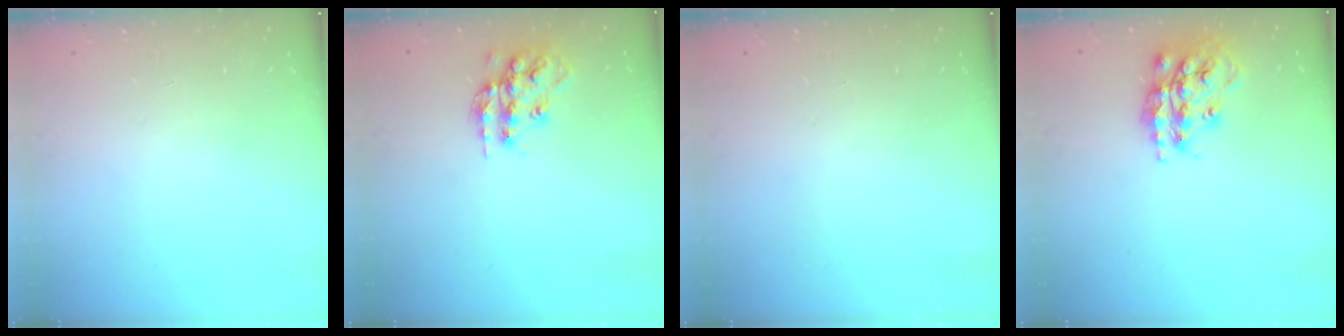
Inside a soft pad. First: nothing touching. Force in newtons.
{"total": 14.0, "press": 14.0, "slide": 0.6}
{"total": 0.0}
{"total": 16.8, "press": 16.7, "slide": 1.5}